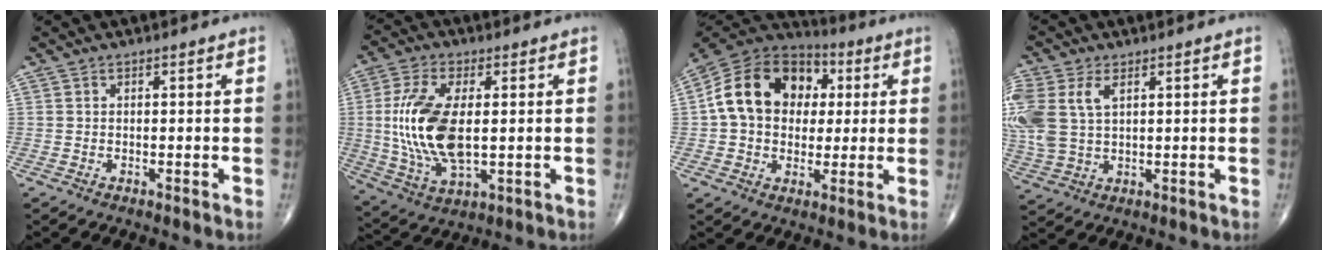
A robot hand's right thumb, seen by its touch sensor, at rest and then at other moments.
{"total": 15.9, "force": [0.7, 7.6, 13.9], "torque": [-0.295, -0.010, 0.020]}
{"total": 18.0, "force": [2.6, 13.6, 11.4], "torque": [-0.172, 0.024, 0.036]}
{"total": 12.7, "force": [3.6, 7.8, 9.3], "torque": [-0.246, 0.006, 0.080]}